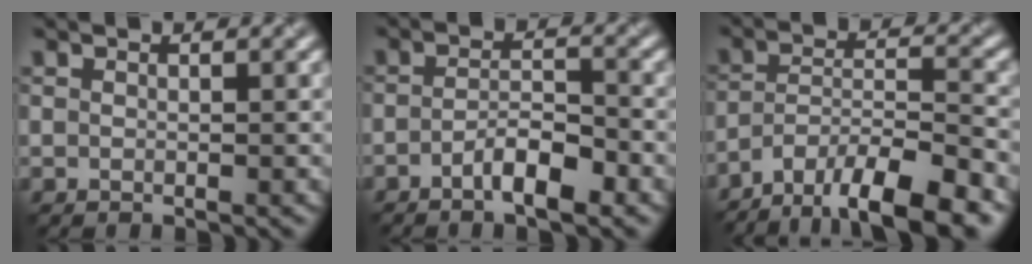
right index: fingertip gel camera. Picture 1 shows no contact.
{"total": 3.6, "force": [-2.0, 0.9, 2.9], "torque": [-0.052, 0.007, -0.039]}
{"total": 11.1, "force": [-8.5, 3.1, 6.5], "torque": [-0.100, -0.009, -0.140]}